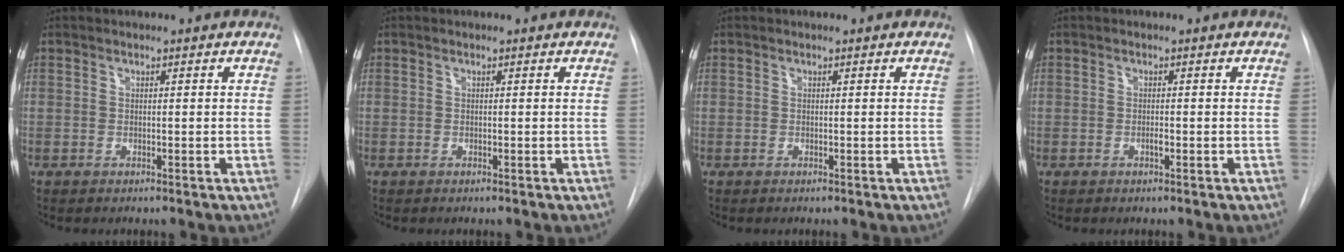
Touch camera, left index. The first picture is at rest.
{"total": 0.0}
{"total": 0.0}
{"total": 1.0, "force": [-0.9, 0.0, 0.3], "torque": [-0.003, -0.005, -0.017]}